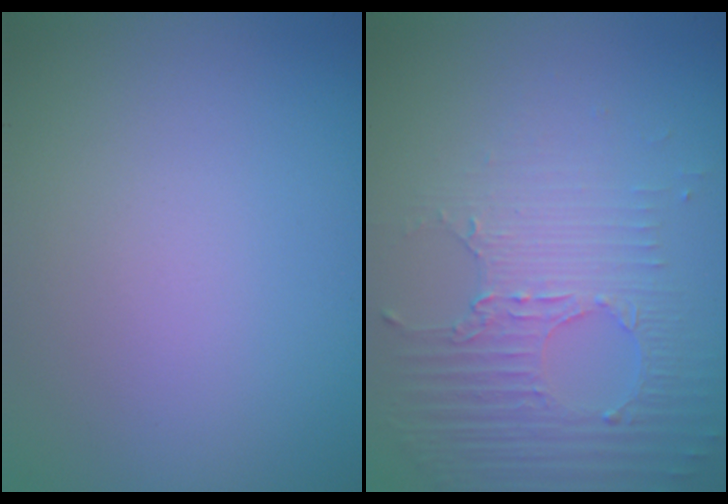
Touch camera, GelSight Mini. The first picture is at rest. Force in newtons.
{"total": 5.2, "press": 3.3, "slide": 4.1}